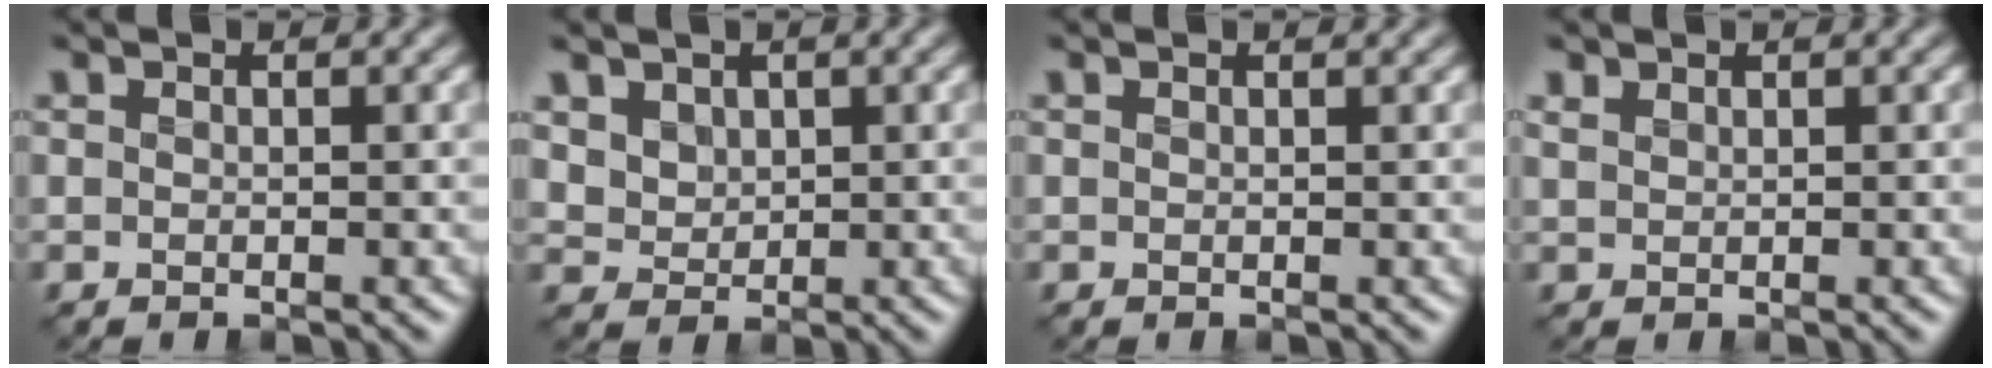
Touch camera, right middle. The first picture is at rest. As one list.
[{"total": 3.4, "force": [1.6, 2.6, 1.6], "torque": [-0.059, 0.000, 0.044]}, {"total": 0.6, "force": [0.5, 0.1, 0.2], "torque": [-0.006, -0.004, 0.008]}, {"total": 0.8, "force": [0.6, 0.4, 0.2], "torque": [-0.012, 0.000, 0.016]}]